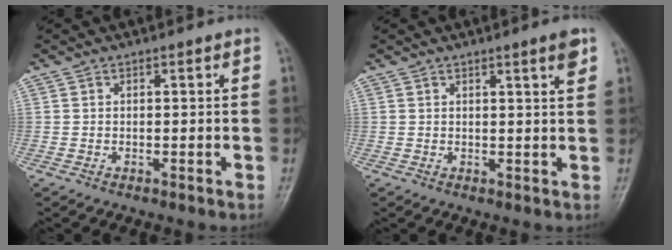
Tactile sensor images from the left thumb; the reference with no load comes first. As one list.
[{"total": 3.0, "force": [1.8, 0.1, 2.4], "torque": [-0.033, -0.011, 0.026]}]